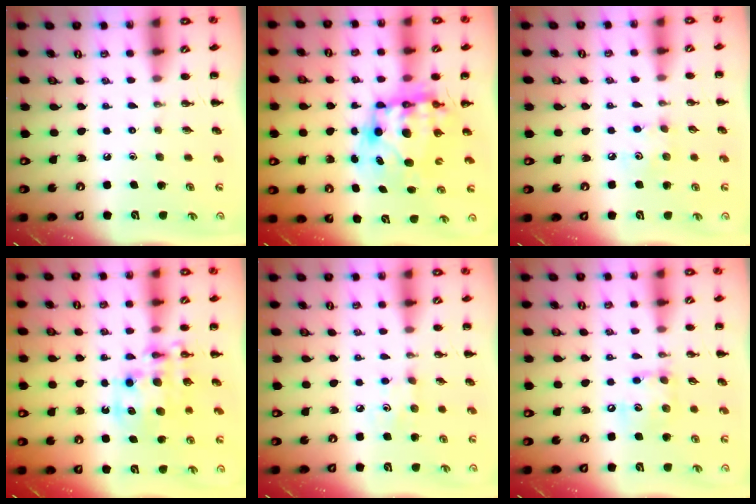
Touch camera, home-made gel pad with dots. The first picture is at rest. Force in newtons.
{"total": 10.2, "press": 9.9, "slide": 2.5}
{"total": 4.5, "press": 4.4, "slide": 0.9}
{"total": 11.4, "press": 11.0, "slide": 3.1}
{"total": 4.1, "press": 4.0, "slide": 0.9}
{"total": 10.3, "press": 10.3, "slide": 1.3}